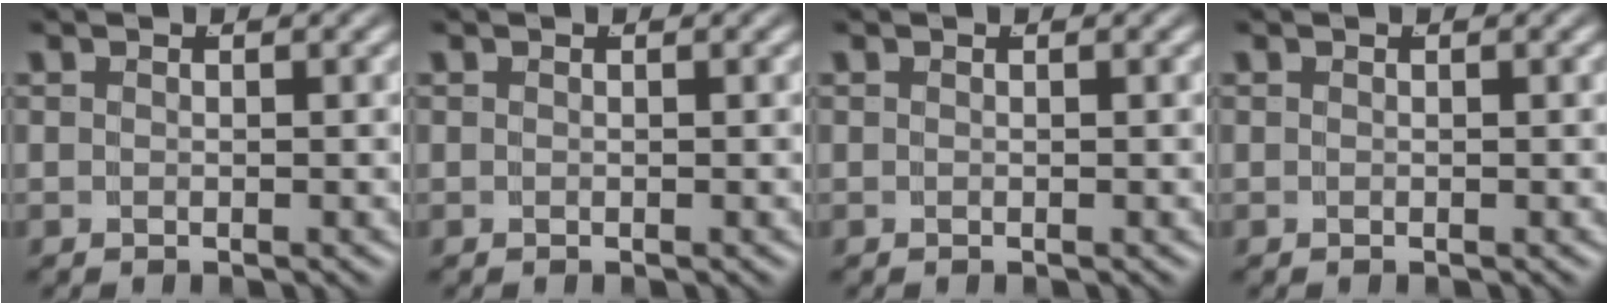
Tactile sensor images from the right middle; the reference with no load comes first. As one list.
[{"total": 0.0}, {"total": 0.0}, {"total": 0.0}]